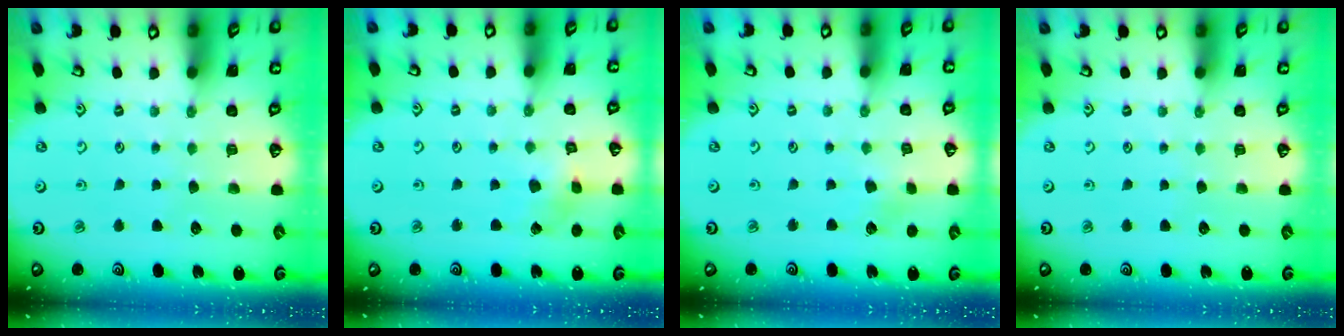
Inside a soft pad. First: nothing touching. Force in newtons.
{"total": 2.3, "press": 2.2, "slide": 0.4}
{"total": 1.6, "press": 1.6, "slide": 0.2}
{"total": 0.0}